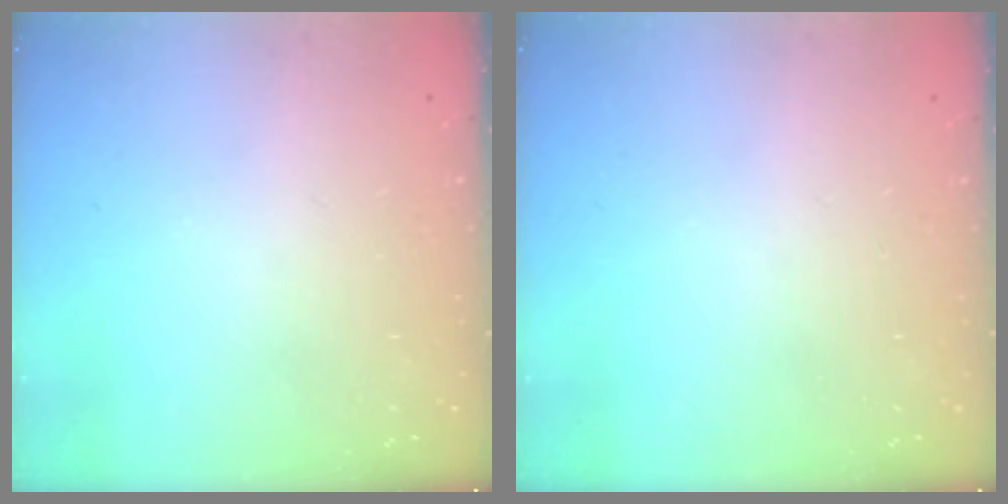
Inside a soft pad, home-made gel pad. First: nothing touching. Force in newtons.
{"total": 0.0}